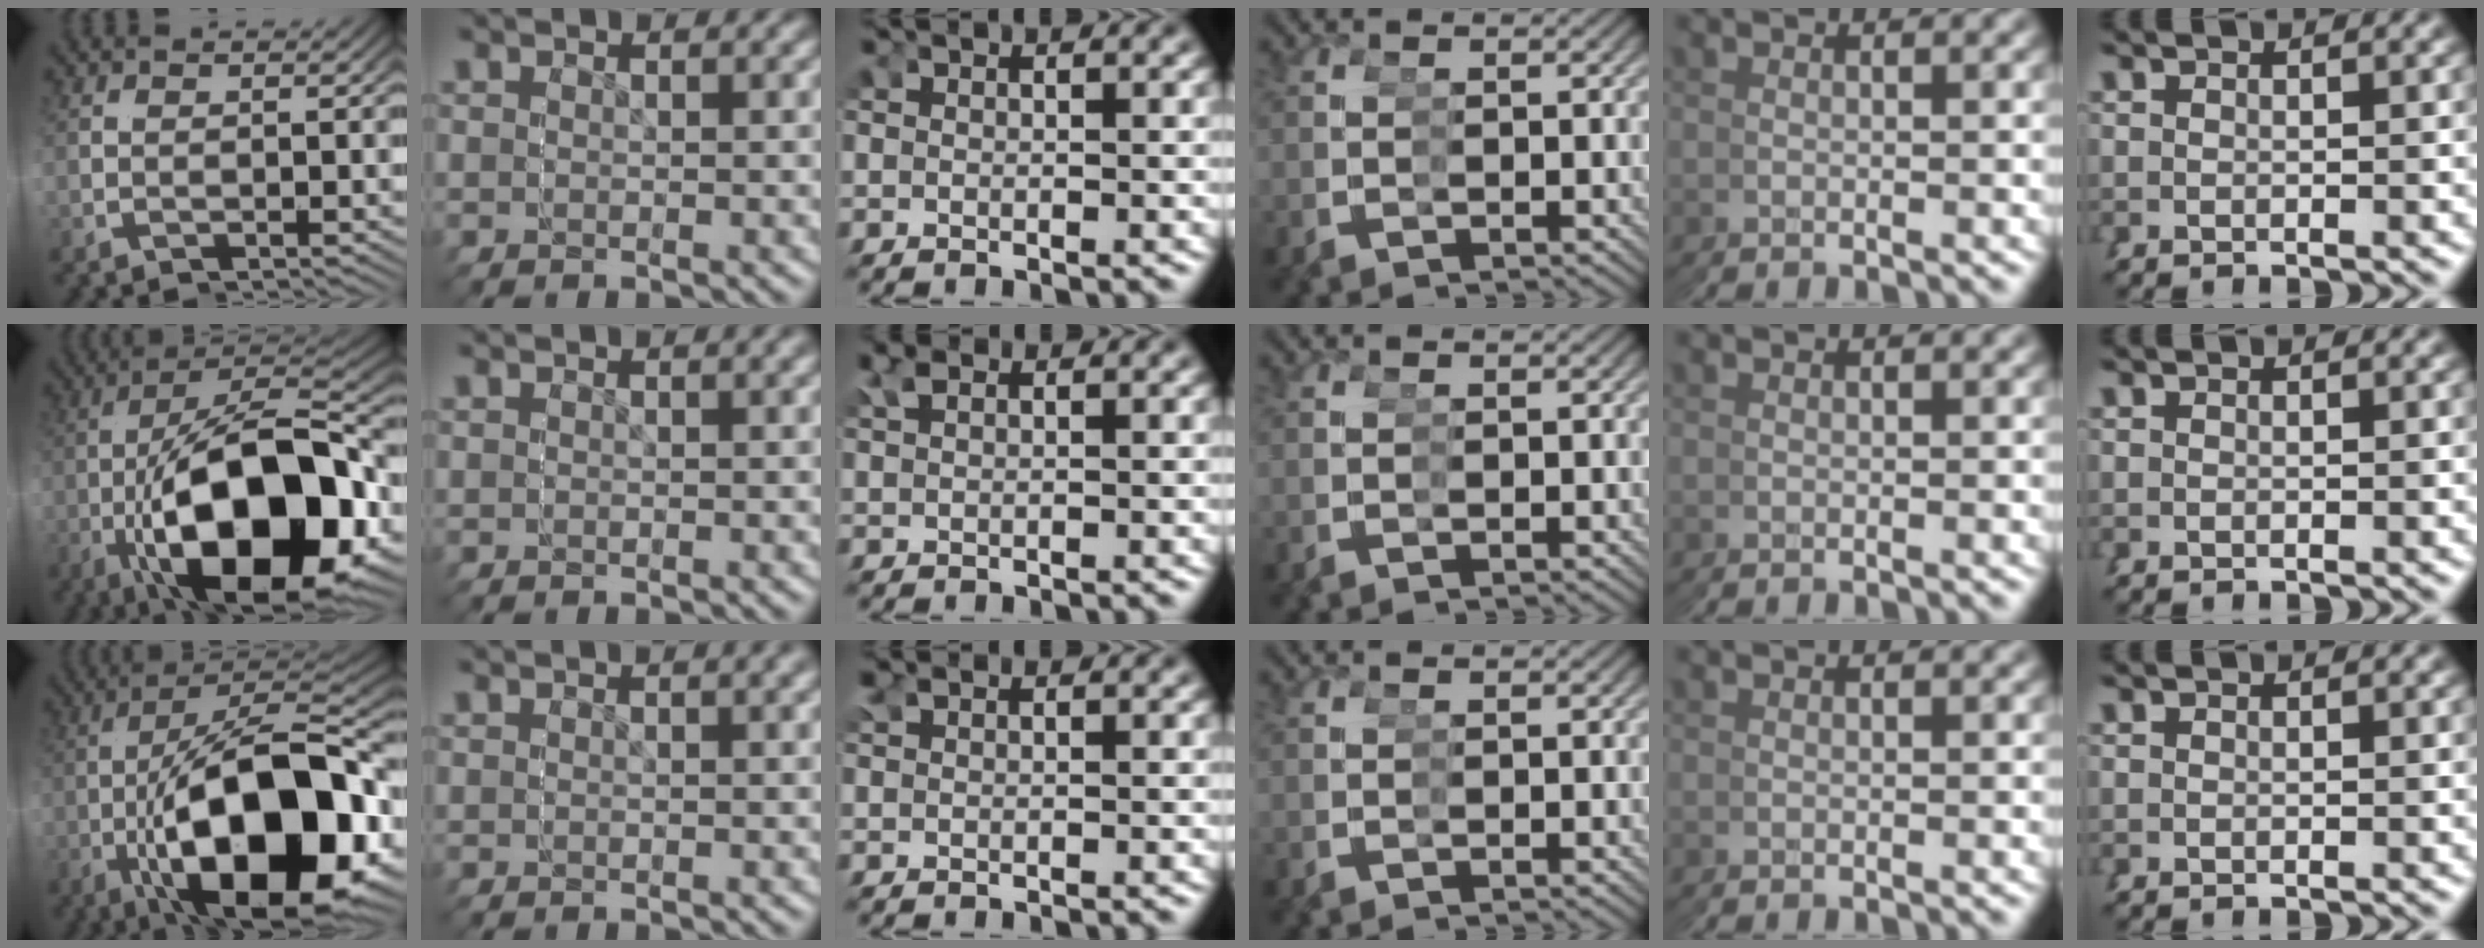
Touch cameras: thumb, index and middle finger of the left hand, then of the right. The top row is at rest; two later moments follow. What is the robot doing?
{"motion": "grasp_and_lifting", "object": "screwdriver"}